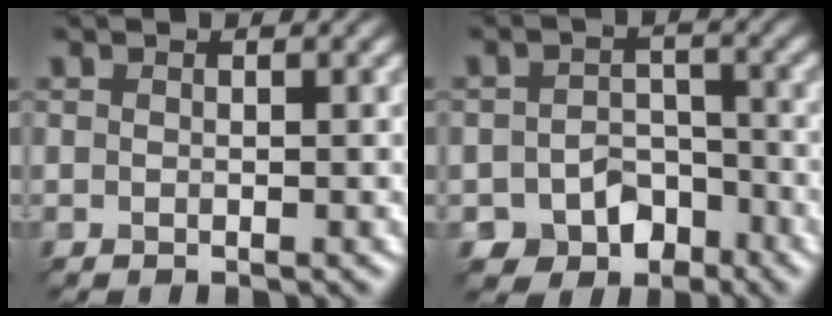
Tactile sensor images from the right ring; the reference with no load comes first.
{"total": 3.0, "force": [-2.5, 1.7, 0.0], "torque": [-0.009, 0.006, -0.022]}